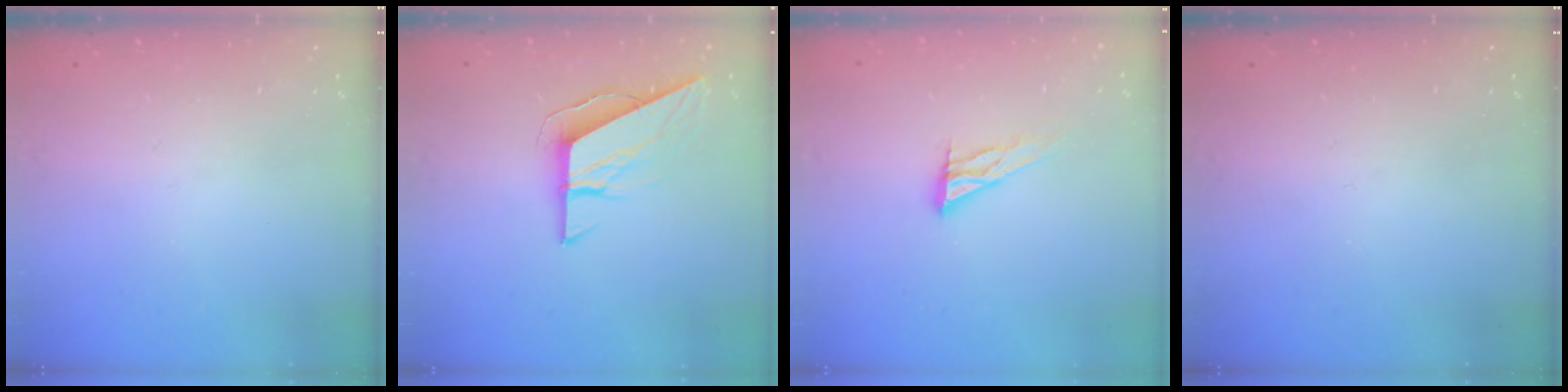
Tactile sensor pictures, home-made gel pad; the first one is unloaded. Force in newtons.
{"total": 8.0, "press": 8.0, "slide": 0.5}
{"total": 9.2, "press": 9.1, "slide": 0.7}
{"total": 0.0}